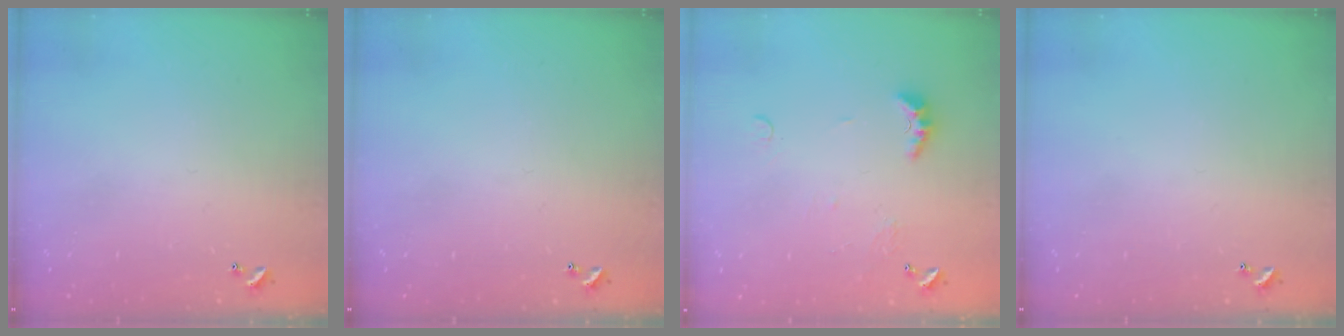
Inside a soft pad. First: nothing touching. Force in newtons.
{"total": 0.0}
{"total": 4.3, "press": 4.2, "slide": 0.9}
{"total": 0.0}